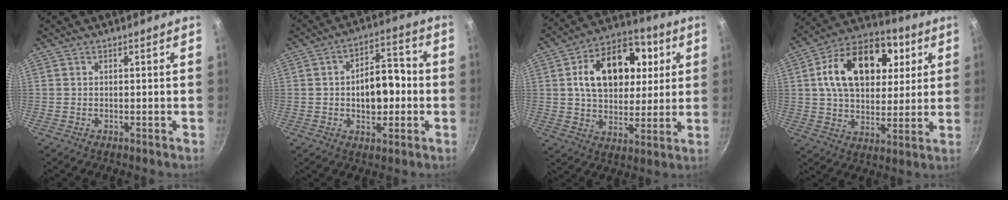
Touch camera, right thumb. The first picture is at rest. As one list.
[{"total": 11.2, "force": [-0.5, 6.4, 9.1], "torque": [-0.110, 0.027, -0.011]}, {"total": 19.3, "force": [4.8, 12.7, 13.8], "torque": [-0.183, 0.008, 0.075]}, {"total": 21.1, "force": [5.8, 13.7, 15.1], "torque": [-0.221, 0.008, 0.089]}]